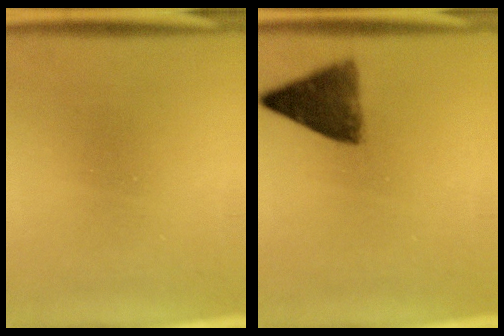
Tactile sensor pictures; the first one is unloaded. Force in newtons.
{"total": 6.7}